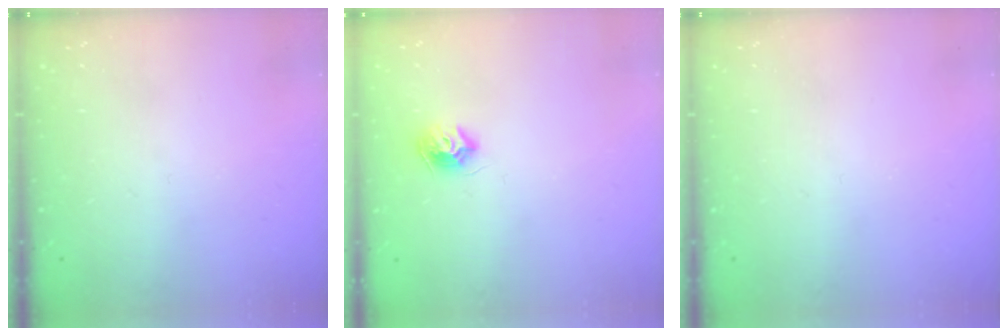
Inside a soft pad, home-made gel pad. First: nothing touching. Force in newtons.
{"total": 8.1, "press": 8.1, "slide": 0.1}
{"total": 0.0}